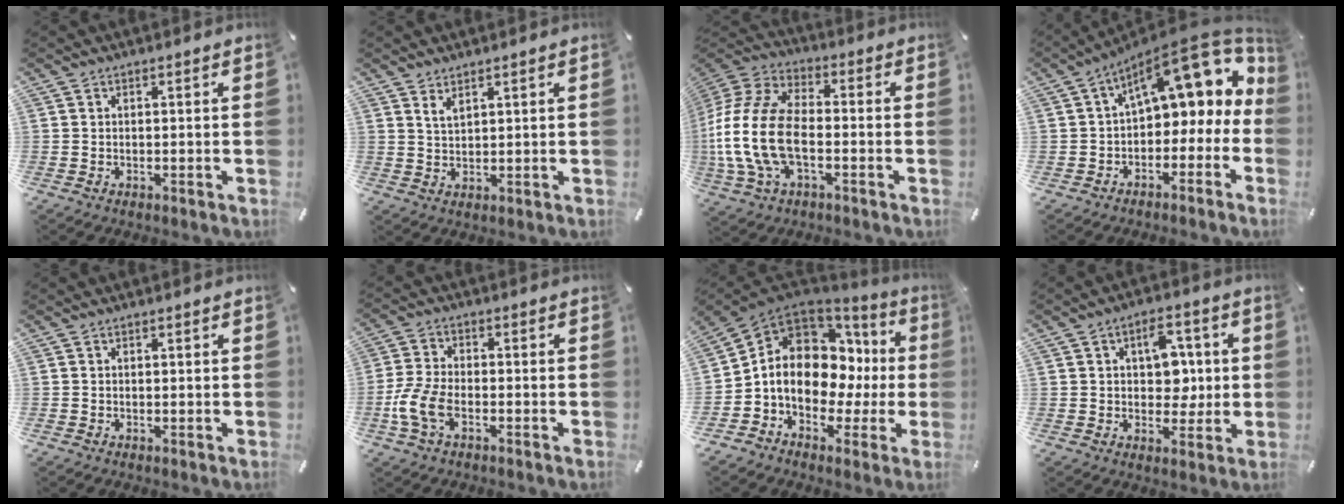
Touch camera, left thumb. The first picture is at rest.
{"total": 2.6, "force": [2.0, 0.9, 1.3], "torque": [-0.029, -0.004, 0.039]}
{"total": 17.6, "force": [-3.6, 10.6, 13.6], "torque": [-0.299, 0.008, -0.065]}
{"total": 16.1, "force": [6.6, 8.4, 12.0], "torque": [-0.165, -0.043, 0.109]}
{"total": 0.0}
{"total": 7.5, "force": [-3.0, 4.2, 5.5], "torque": [-0.125, 0.002, -0.055]}
{"total": 13.3, "force": [0.1, 10.5, 8.1], "torque": [-0.140, -0.018, -0.001]}
{"total": 9.3, "force": [1.5, 6.9, 6.1], "torque": [-0.071, 0.001, 0.020]}